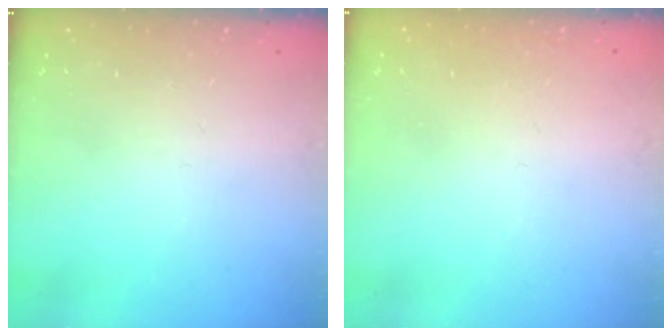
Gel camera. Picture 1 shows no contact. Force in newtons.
{"total": 1.6, "press": 1.6, "slide": 0.1}